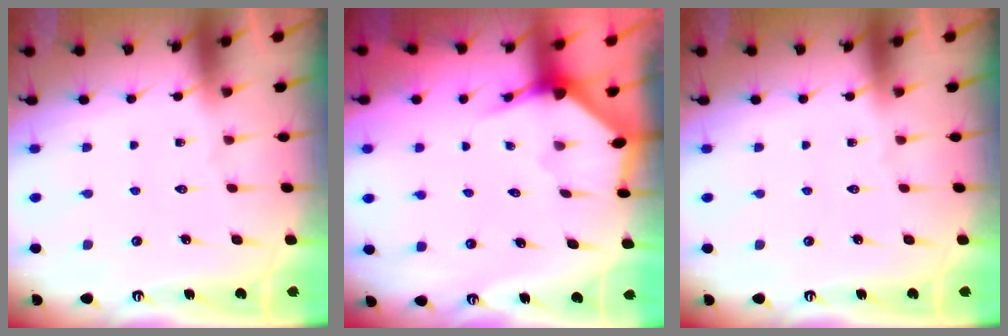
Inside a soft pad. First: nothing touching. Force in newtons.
{"total": 2.9, "press": 2.9, "slide": 0.3}
{"total": 0.0}